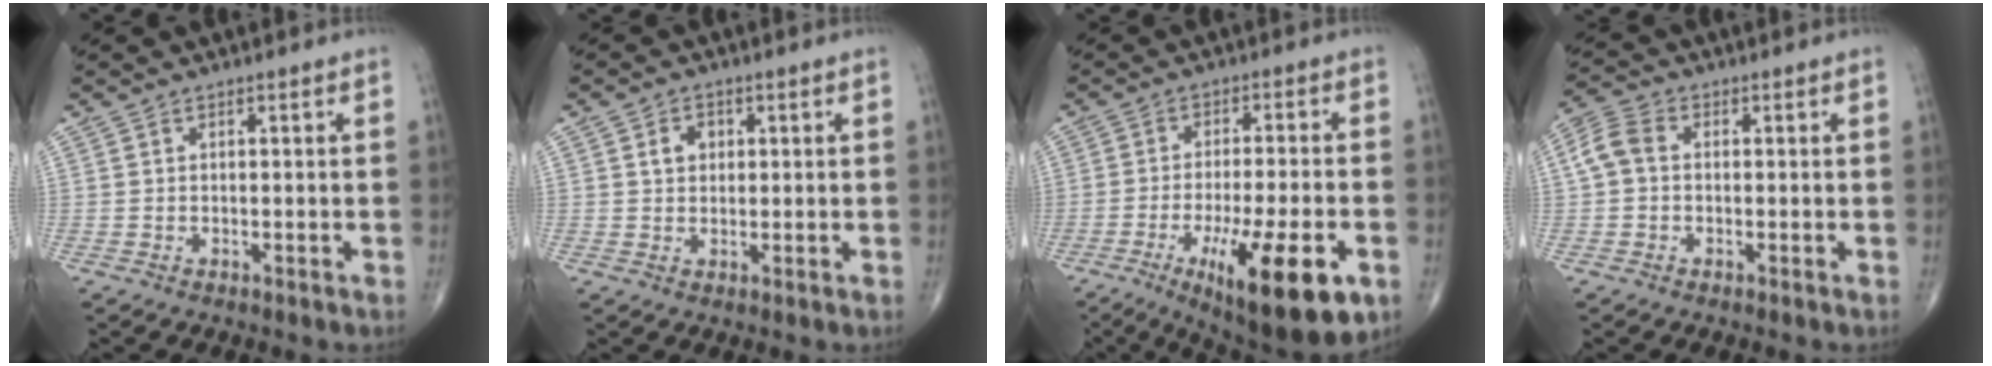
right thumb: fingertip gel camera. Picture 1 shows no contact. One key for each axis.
{"total": 3.3, "fx": 0.9, "fy": 2.6, "fz": 1.8, "tx": -0.015, "ty": 0.003, "tz": 0.014}
{"total": 18.3, "fx": -7.6, "fy": 4.7, "fz": 16.0, "tx": -0.224, "ty": 0.002, "tz": -0.106}
{"total": 5.1, "fx": 0.1, "fy": 3.7, "fz": 3.4, "tx": -0.074, "ty": 0.017, "tz": -0.006}